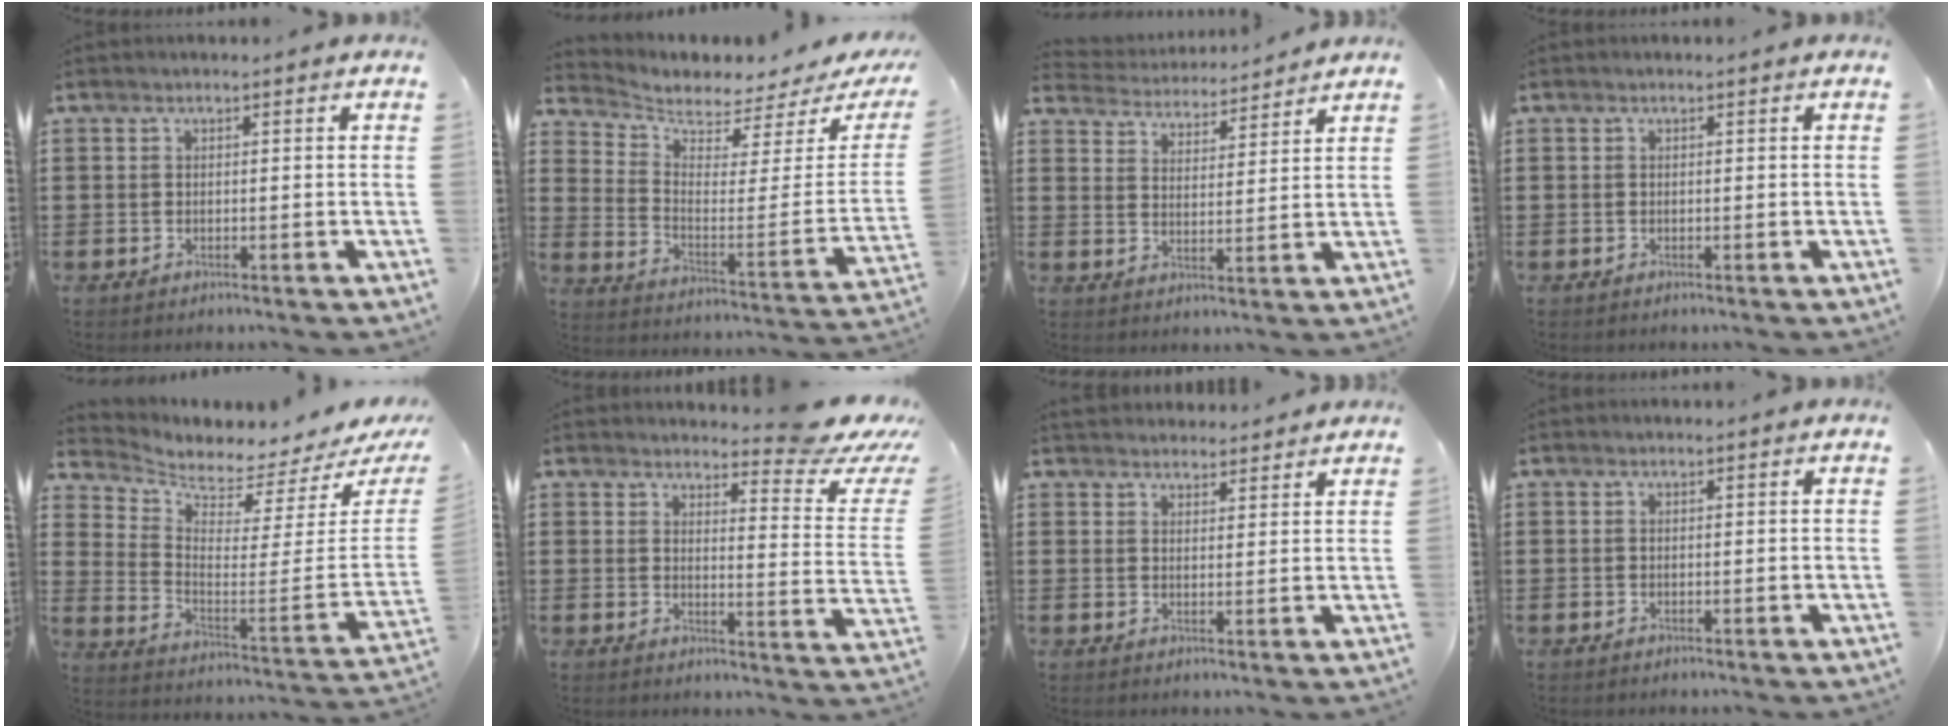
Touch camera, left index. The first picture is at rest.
{"total": 2.9, "force": [2.6, 0.9, 0.8], "torque": [-0.041, -0.032, 0.041]}
{"total": 3.9, "force": [3.9, 0.0, -0.2], "torque": [-0.019, -0.031, 0.066]}
{"total": 0.0}
{"total": 2.7, "force": [2.6, 0.2, 0.7], "torque": [-0.039, -0.048, 0.040]}
{"total": 6.6, "force": [5.6, 0.6, 3.4], "torque": [-0.049, -0.041, 0.092]}
{"total": 2.9, "force": [2.8, 0.6, -0.2], "torque": [-0.005, -0.007, 0.055]}
{"total": 0.0}